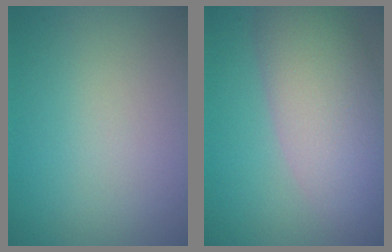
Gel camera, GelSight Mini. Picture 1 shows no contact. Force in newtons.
{"total": 8.3, "press": 8.2, "slide": 0.7}